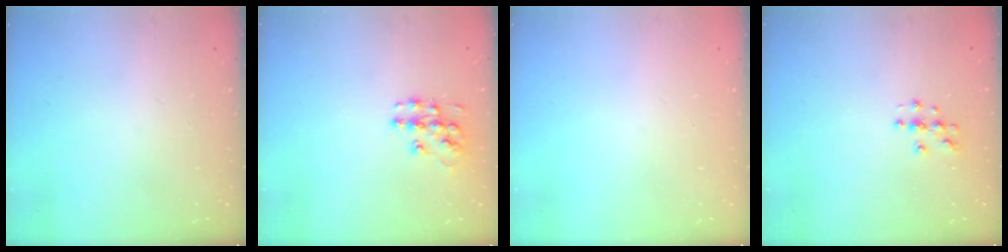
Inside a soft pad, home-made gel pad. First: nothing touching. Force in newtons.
{"total": 10.0, "press": 10.0, "slide": 0.9}
{"total": 0.0}
{"total": 3.8, "press": 3.8, "slide": 0.2}